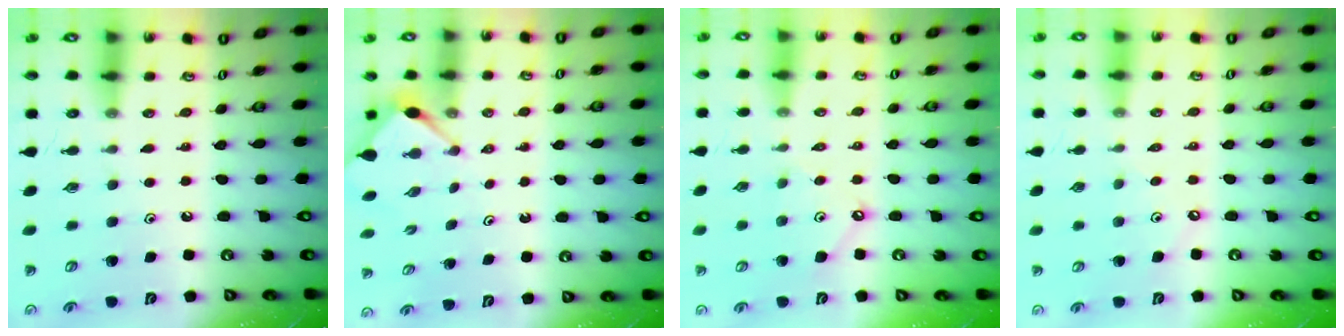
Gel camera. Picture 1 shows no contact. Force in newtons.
{"total": 2.9, "press": 2.9, "slide": 0.1}
{"total": 4.1, "press": 4.1, "slide": 0.5}
{"total": 2.5, "press": 2.5, "slide": 0.5}